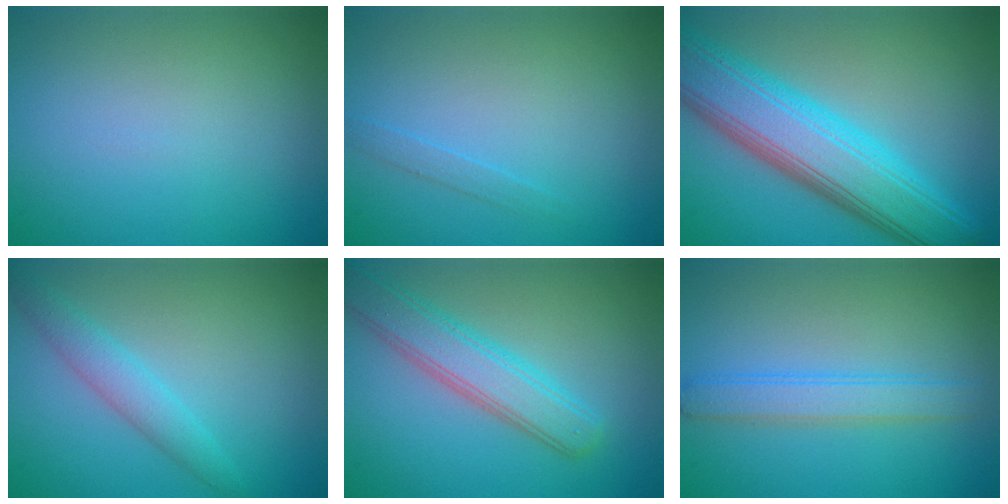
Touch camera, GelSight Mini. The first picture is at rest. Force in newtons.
{"total": 0.9, "press": 0.9, "slide": 0.0}
{"total": 10.2, "press": 10.2, "slide": 0.4}
{"total": 2.6, "press": 2.6, "slide": 0.0}
{"total": 5.0, "press": 4.9, "slide": 0.3}
{"total": 2.9, "press": 2.9, "slide": 0.1}